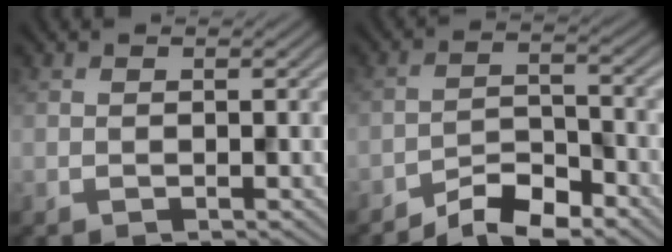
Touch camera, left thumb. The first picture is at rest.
{"total": 5.9, "force": [-4.9, 1.6, 2.9], "torque": [-0.046, 0.001, -0.096]}